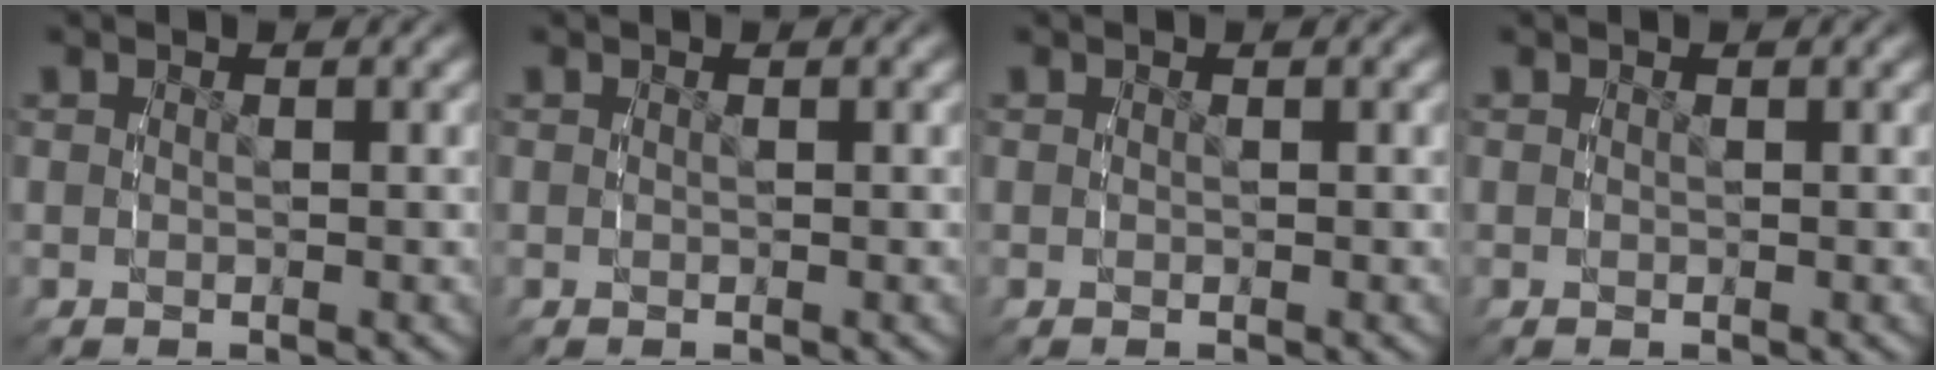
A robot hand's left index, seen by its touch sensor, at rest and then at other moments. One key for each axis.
{"total": 0.0}
{"total": 0.0}
{"total": 0.0}